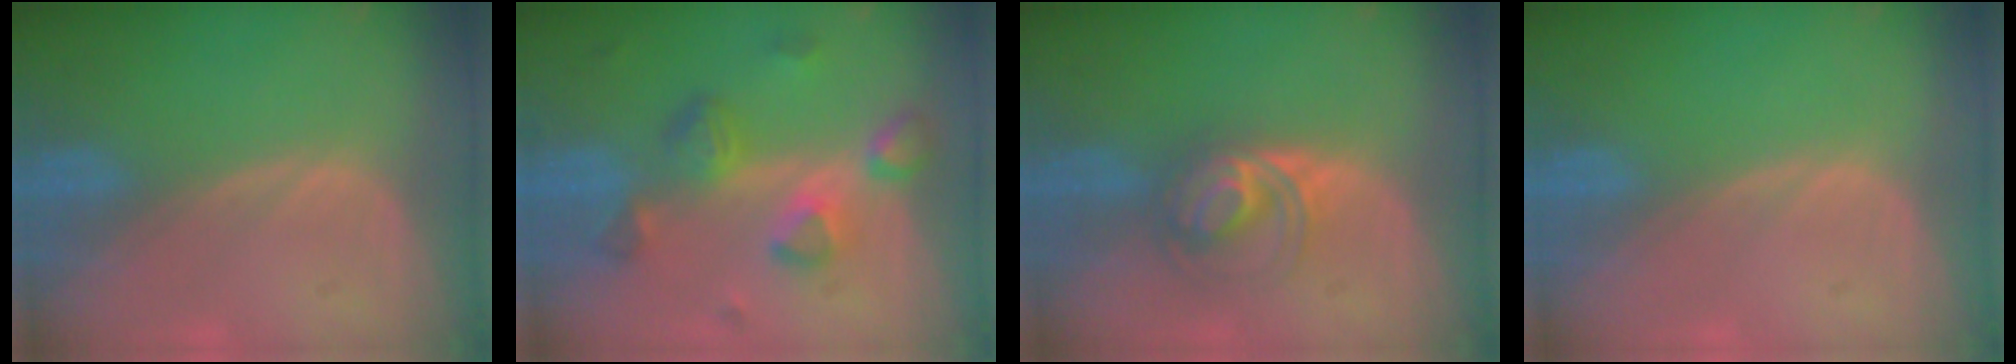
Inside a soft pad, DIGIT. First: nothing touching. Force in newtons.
{"total": 7.9, "press": 7.1, "slide": 3.5}
{"total": 5.8, "press": 5.4, "slide": 2.0}
{"total": 0.0}